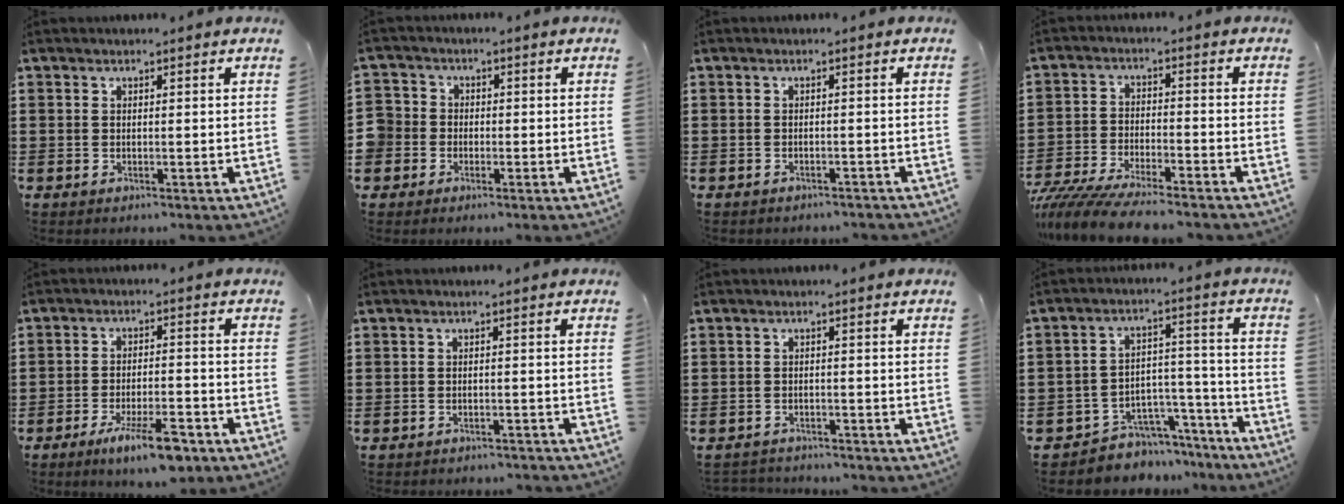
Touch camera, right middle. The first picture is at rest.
{"total": 3.7, "force": [-1.5, 3.3, 0.4], "torque": [-0.038, 0.002, -0.041]}
{"total": 0.9, "force": [-0.9, 0.1, 0.1], "torque": [-0.004, 0.000, -0.020]}
{"total": 6.9, "force": [-6.6, 0.2, 2.0], "torque": [-0.053, -0.008, -0.131]}
{"total": 7.0, "force": [-4.9, 1.5, 4.8], "torque": [-0.084, 0.000, -0.085]}
{"total": 1.5, "force": [-1.5, 0.1, 0.0], "torque": [-0.005, 0.001, -0.033]}
{"total": 1.9, "force": [-1.9, 0.2, -0.2], "torque": [-0.005, -0.002, -0.042]}
{"total": 5.9, "force": [-5.2, 2.8, 0.2], "torque": [-0.009, 0.021, -0.102]}